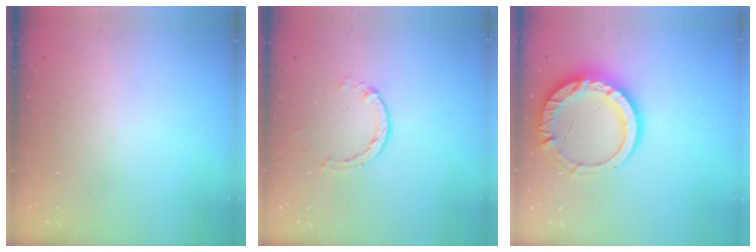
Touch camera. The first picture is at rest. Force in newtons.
{"total": 1.4, "press": 1.4, "slide": 0.2}
{"total": 14.0, "press": 13.9, "slide": 1.4}